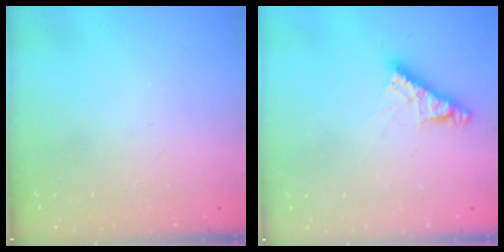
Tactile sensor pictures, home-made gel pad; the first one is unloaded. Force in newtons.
{"total": 8.5, "press": 8.5, "slide": 0.7}